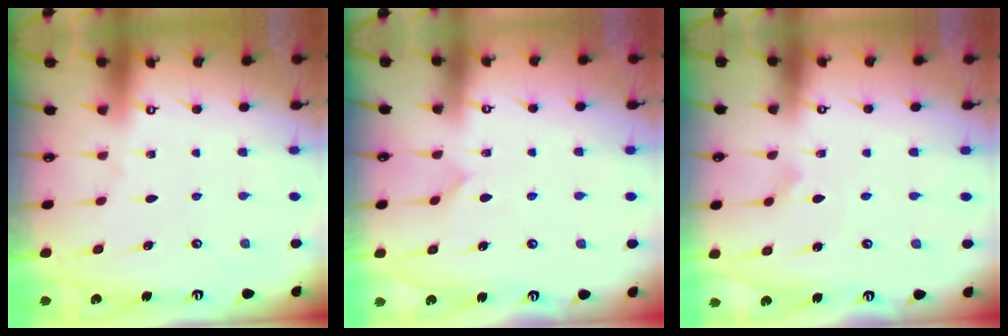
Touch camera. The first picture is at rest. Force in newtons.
{"total": 2.8, "press": 2.8, "slide": 0.3}
{"total": 2.1, "press": 2.1, "slide": 0.1}